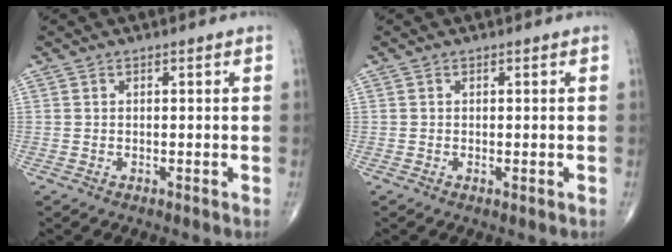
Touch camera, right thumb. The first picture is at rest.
{"total": 0.5, "force": [-0.1, 0.2, 0.5], "torque": [-0.011, -0.003, -0.003]}